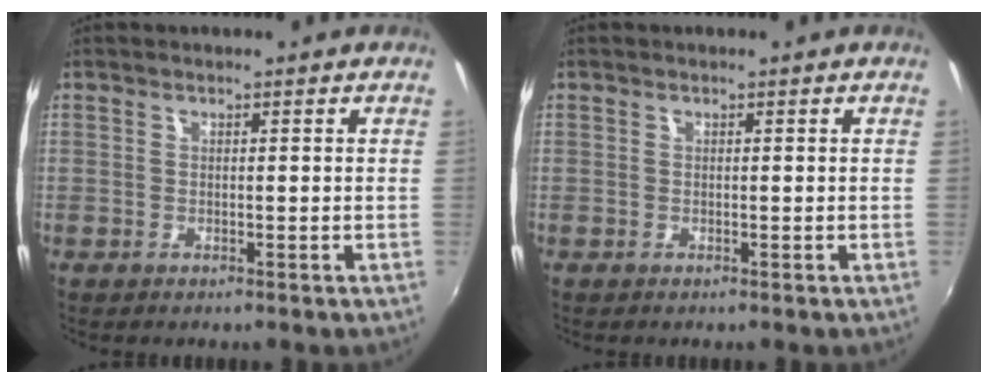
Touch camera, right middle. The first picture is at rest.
{"total": 0.0}